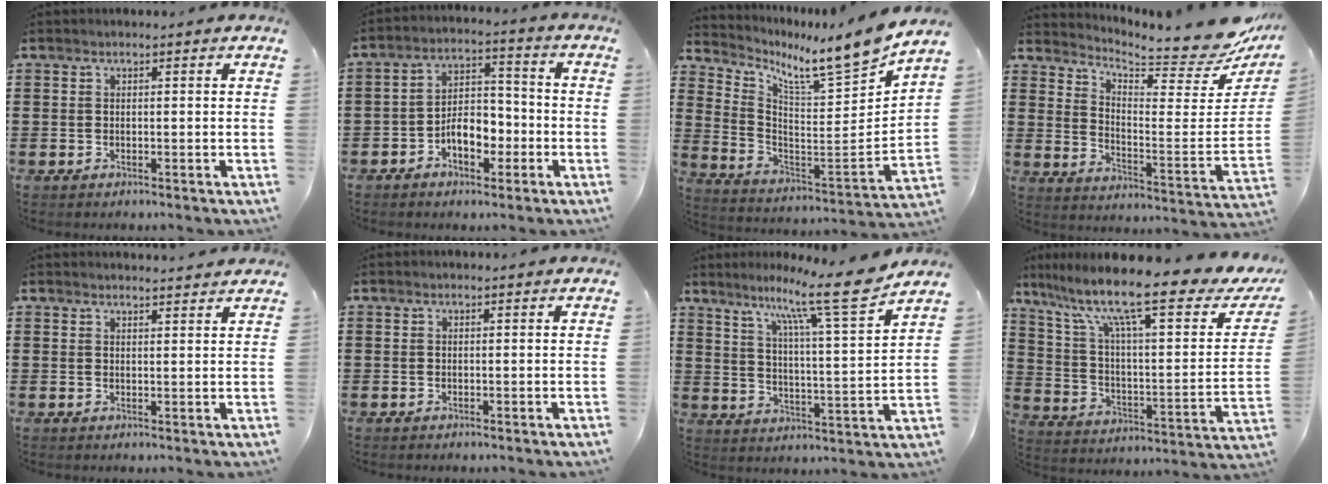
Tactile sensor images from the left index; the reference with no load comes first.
{"total": 6.5, "force": [-2.9, 3.7, 4.5], "torque": [-0.062, 0.009, -0.056]}
{"total": 8.4, "force": [7.7, -0.3, 3.3], "torque": [-0.069, -0.086, 0.116]}
{"total": 7.2, "force": [6.8, 0.4, 2.4], "torque": [-0.056, -0.065, 0.114]}
{"total": 1.9, "force": [1.8, -0.1, 0.2], "torque": [-0.008, -0.002, 0.036]}
{"total": 0.0}
{"total": 12.3, "force": [9.8, -0.2, 7.4], "torque": [-0.140, -0.060, 0.154]}
{"total": 14.8, "force": [10.6, 1.7, 10.2], "torque": [-0.217, -0.068, 0.168]}